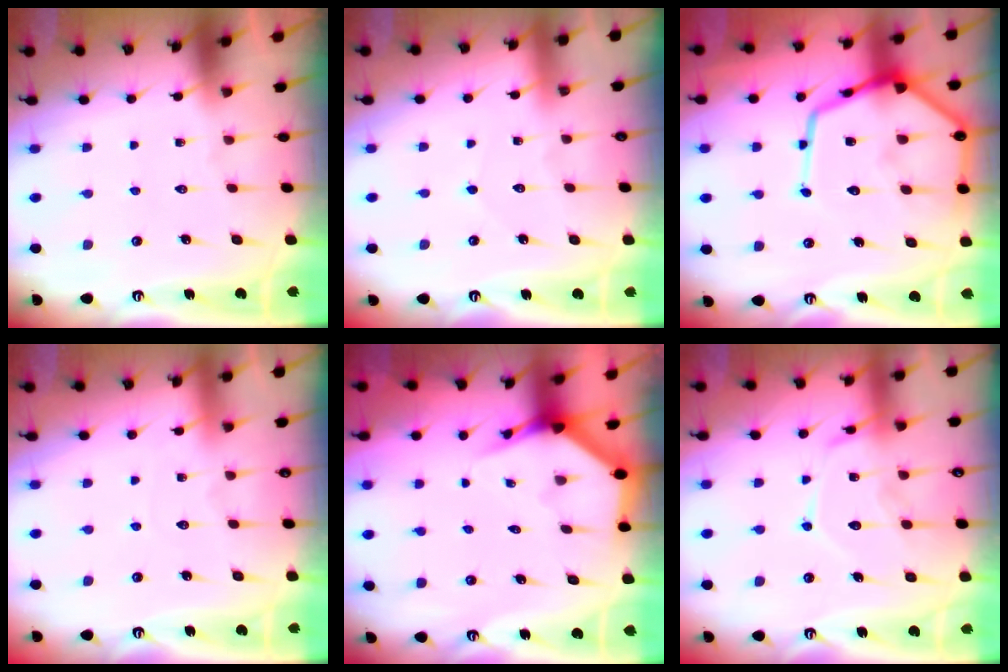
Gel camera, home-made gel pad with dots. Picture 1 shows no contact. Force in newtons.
{"total": 2.5, "press": 2.5, "slide": 0.2}
{"total": 18.6, "press": 18.4, "slide": 2.0}
{"total": 2.5, "press": 2.4, "slide": 0.3}
{"total": 3.9, "press": 3.9, "slide": 0.2}
{"total": 15.2, "press": 15.1, "slide": 1.4}